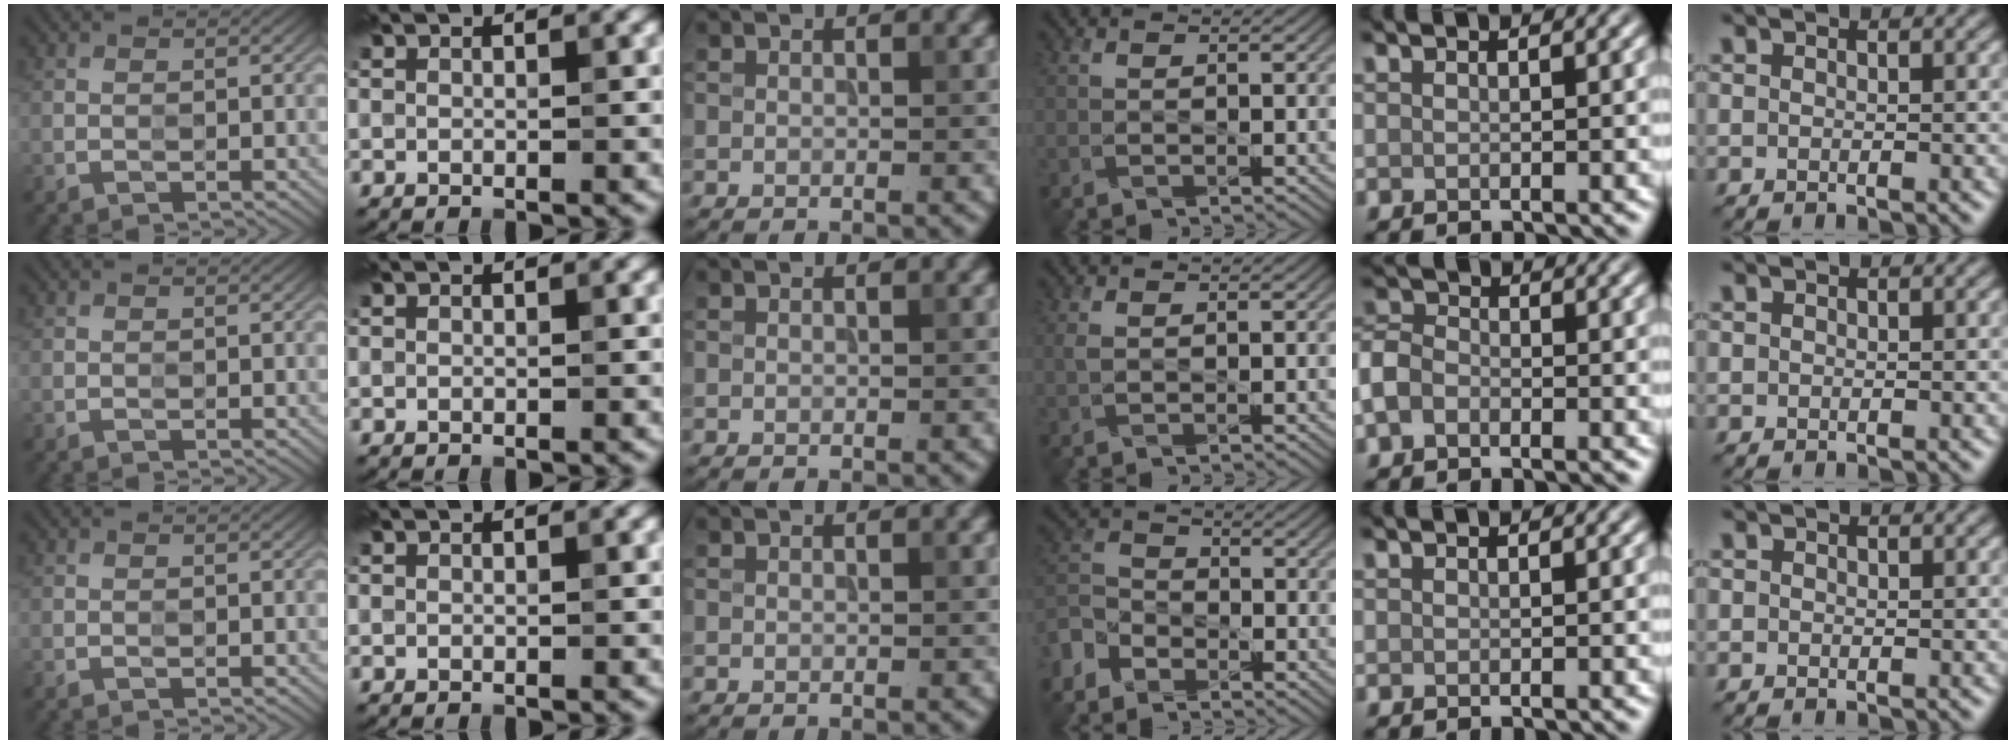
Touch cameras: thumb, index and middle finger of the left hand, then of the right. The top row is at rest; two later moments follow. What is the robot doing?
{"motion": "press", "object": "stopwatch"}